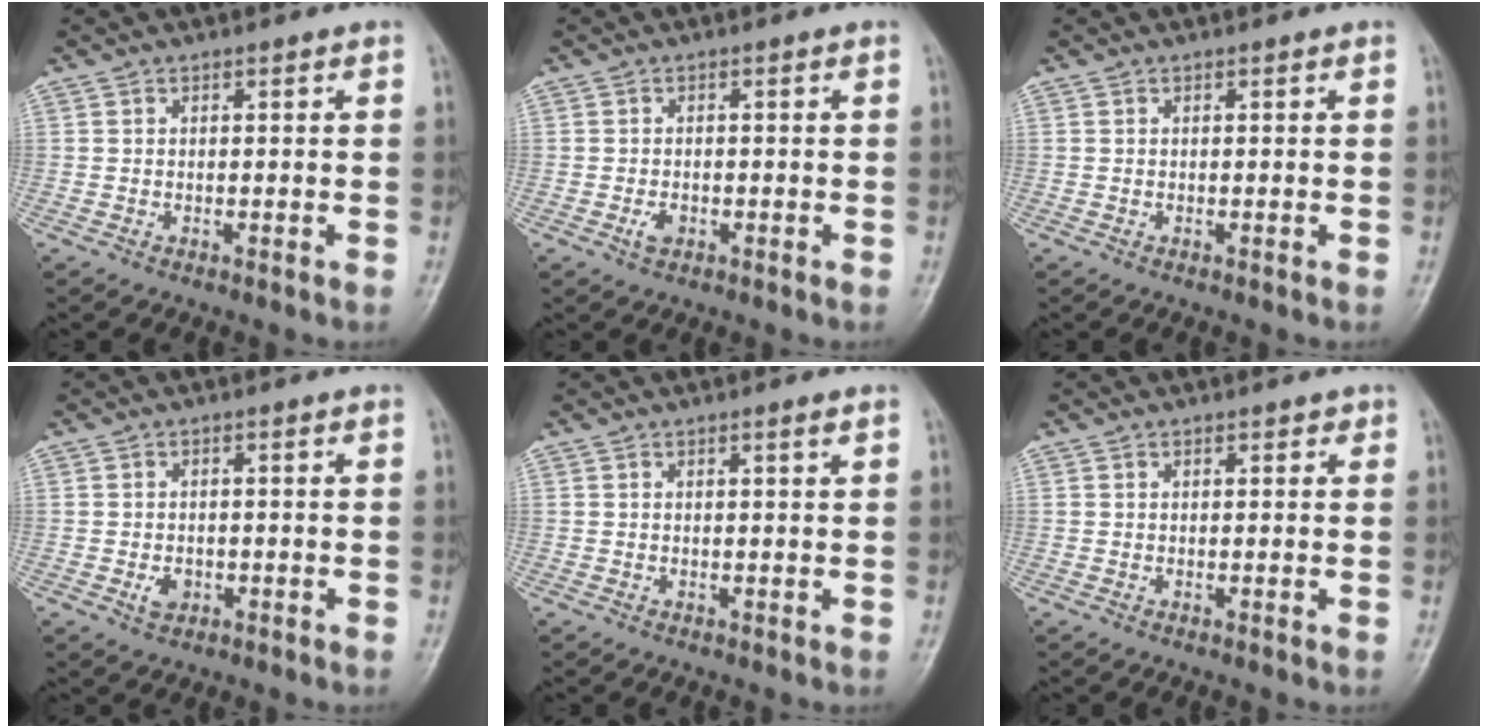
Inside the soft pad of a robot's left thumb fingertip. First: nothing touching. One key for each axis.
{"total": 1.9, "fx": -0.7, "fy": 1.2, "fz": 1.2, "tx": -0.021, "ty": 0.002, "tz": -0.012}
{"total": 0.0}
{"total": 2.4, "fx": -0.7, "fy": 1.8, "fz": 1.5, "tx": -0.019, "ty": 0.001, "tz": -0.007}
{"total": 1.0, "fx": 0.6, "fy": -0.1, "fz": 0.8, "tx": -0.014, "ty": -0.004, "tz": 0.011}
{"total": 1.2, "fx": 0.8, "fy": 0.6, "fz": 0.6, "tx": -0.001, "ty": -0.002, "tz": 0.007}